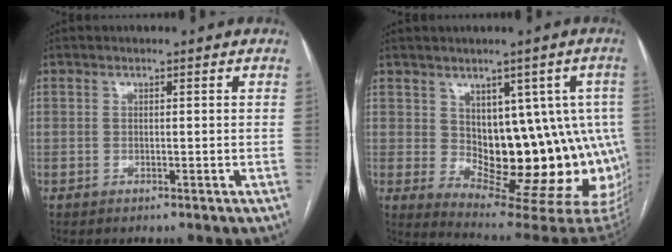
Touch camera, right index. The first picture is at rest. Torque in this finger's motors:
{"motor_torque": [2.14, 0.00, 0.82, 0.09]}